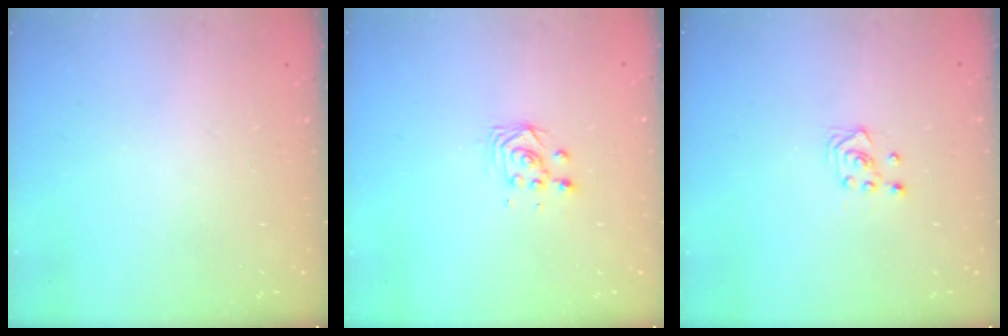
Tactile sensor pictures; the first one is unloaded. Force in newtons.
{"total": 2.8, "press": 2.8, "slide": 0.3}
{"total": 3.0, "press": 2.6, "slide": 1.5}